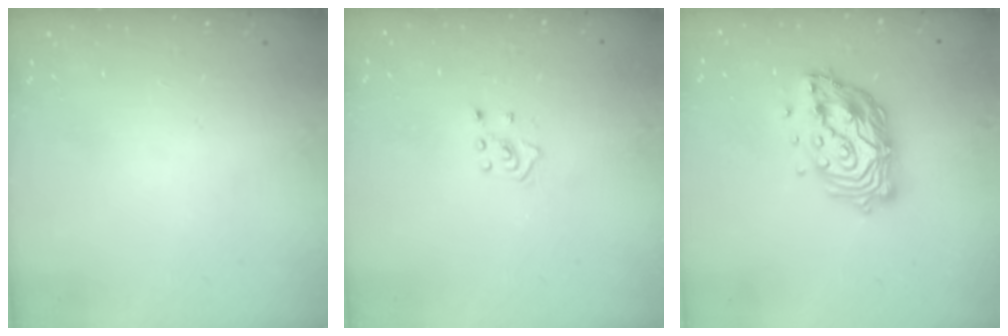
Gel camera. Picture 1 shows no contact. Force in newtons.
{"total": 2.4, "press": 2.4, "slide": 0.5}
{"total": 14.9, "press": 14.9, "slide": 1.3}